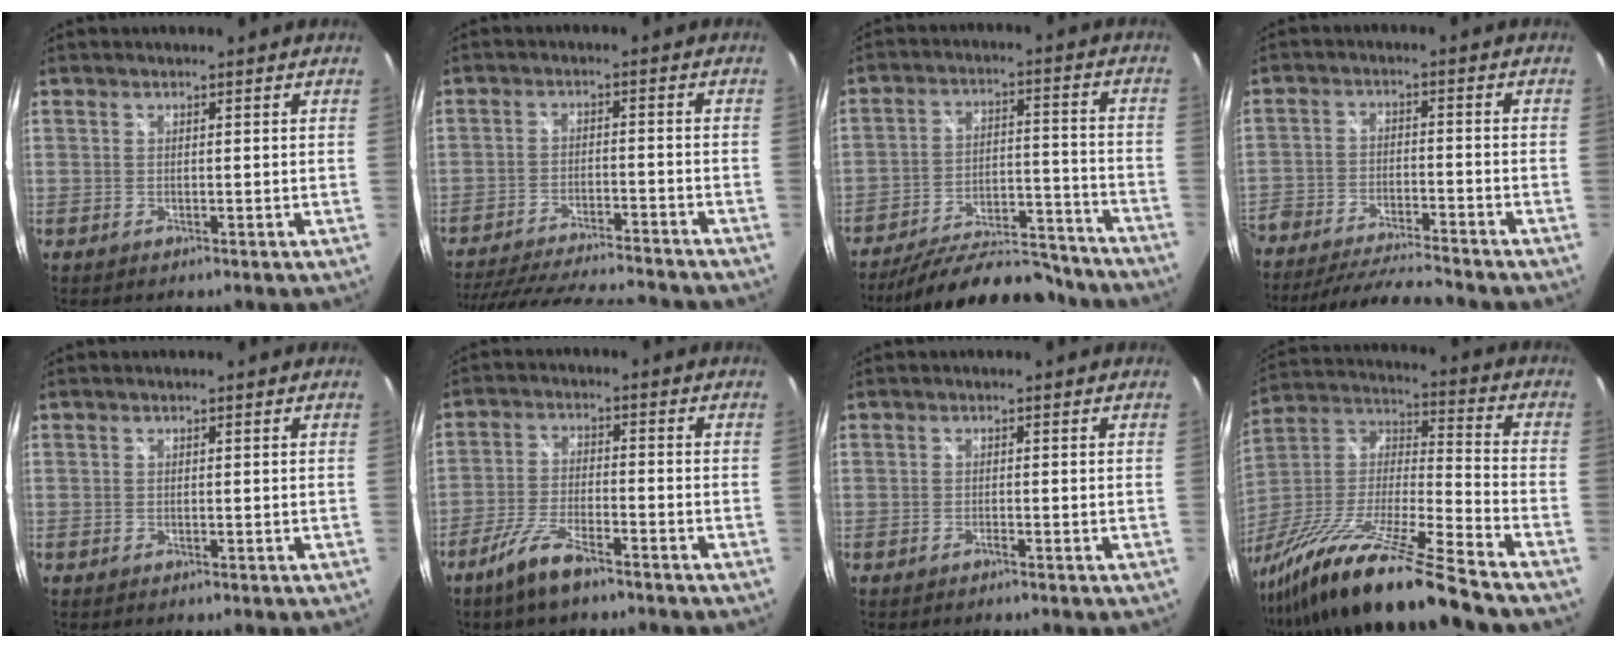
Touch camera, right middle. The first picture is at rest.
{"total": 21.0, "force": [-18.6, 3.3, 9.1], "torque": [-0.179, -0.029, -0.275]}
{"total": 19.5, "force": [-17.5, 5.1, 6.9], "torque": [-0.121, 0.015, -0.234]}
{"total": 15.2, "force": [-13.2, 2.9, 6.9], "torque": [-0.157, -0.023, -0.222]}
{"total": 0.0}
{"total": 7.6, "force": [-5.7, 1.7, 4.8], "torque": [-0.112, -0.008, -0.108]}
{"total": 0.5, "force": [-0.5, 0.0, 0.2], "torque": [0.000, -0.001, -0.011]}
{"total": 24.9, "force": [-18.8, 0.5, 16.4], "torque": [-0.290, -0.039, -0.336]}